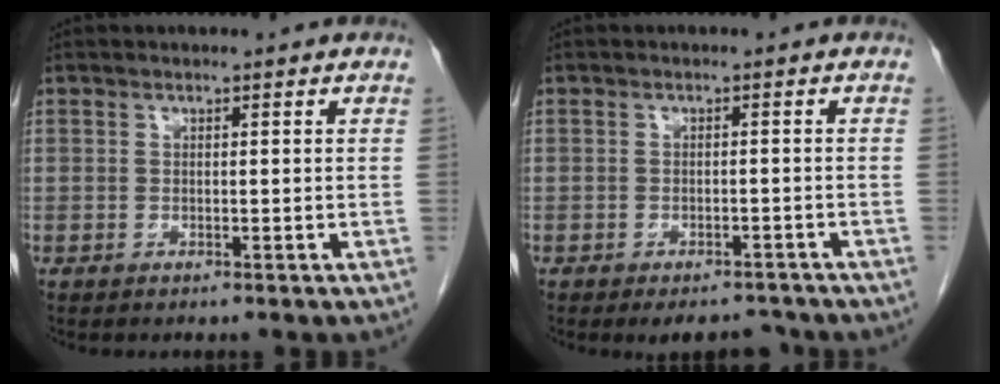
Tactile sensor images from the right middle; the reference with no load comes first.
{"total": 4.7, "force": [-4.2, 1.8, 1.3], "torque": [-0.010, 0.000, -0.056]}